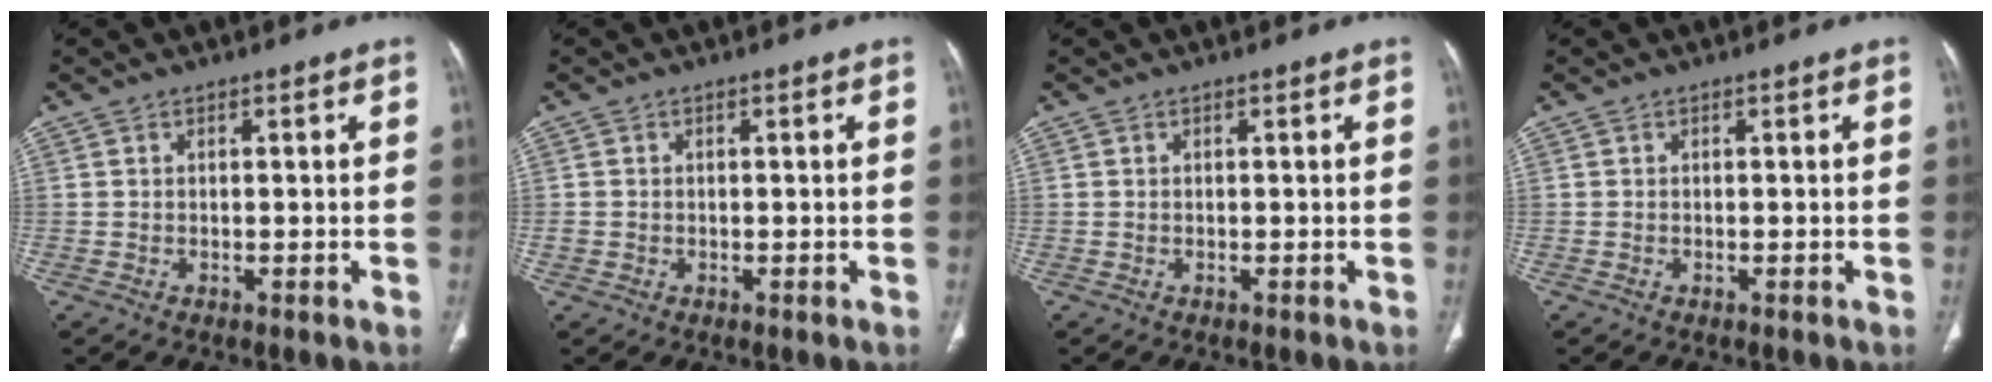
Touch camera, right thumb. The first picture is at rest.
{"total": 1.2, "force": [-0.1, 1.2, 0.4], "torque": [-0.008, 0.002, -0.001]}
{"total": 0.0}
{"total": 0.0}